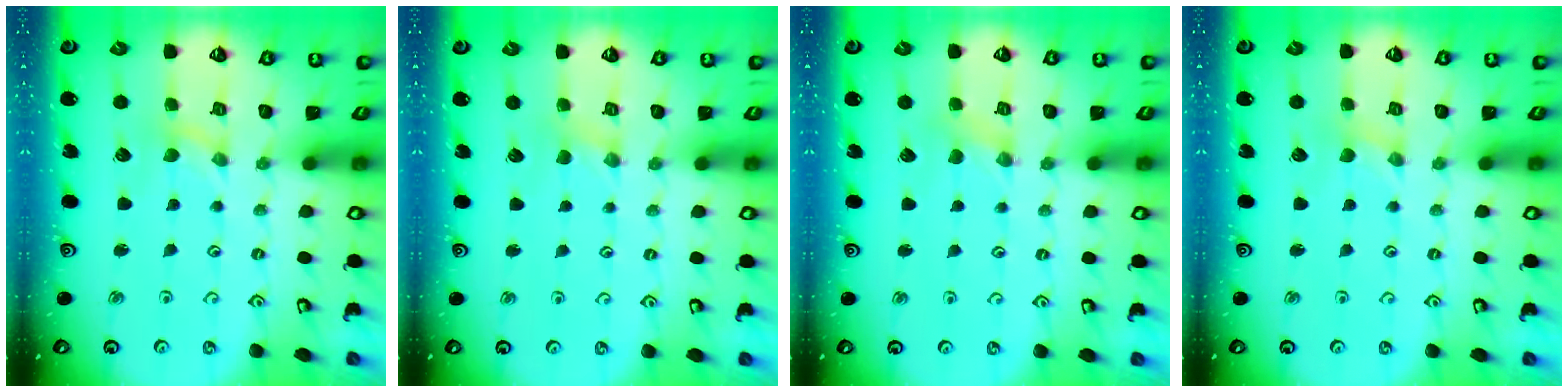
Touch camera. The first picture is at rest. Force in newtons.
{"total": 1.6, "press": 1.5, "slide": 0.3}
{"total": 2.9, "press": 2.9, "slide": 0.6}
{"total": 0.0}